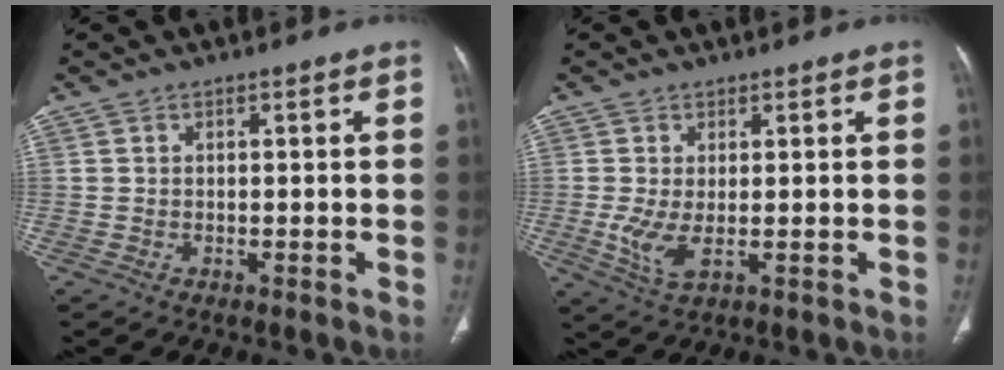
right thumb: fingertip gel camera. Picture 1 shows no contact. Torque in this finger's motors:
{"motor_torque": [2.60, 2.41, 0.53, -0.98, -0.04]}